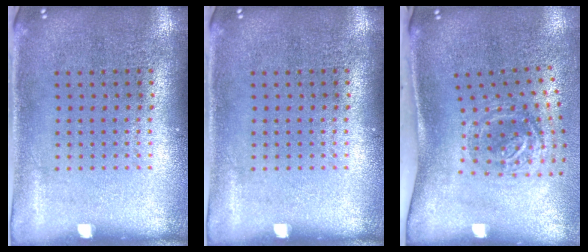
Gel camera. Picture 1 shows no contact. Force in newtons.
{"total": 0.0}
{"total": 1.9, "press": 1.2, "slide": 1.5}